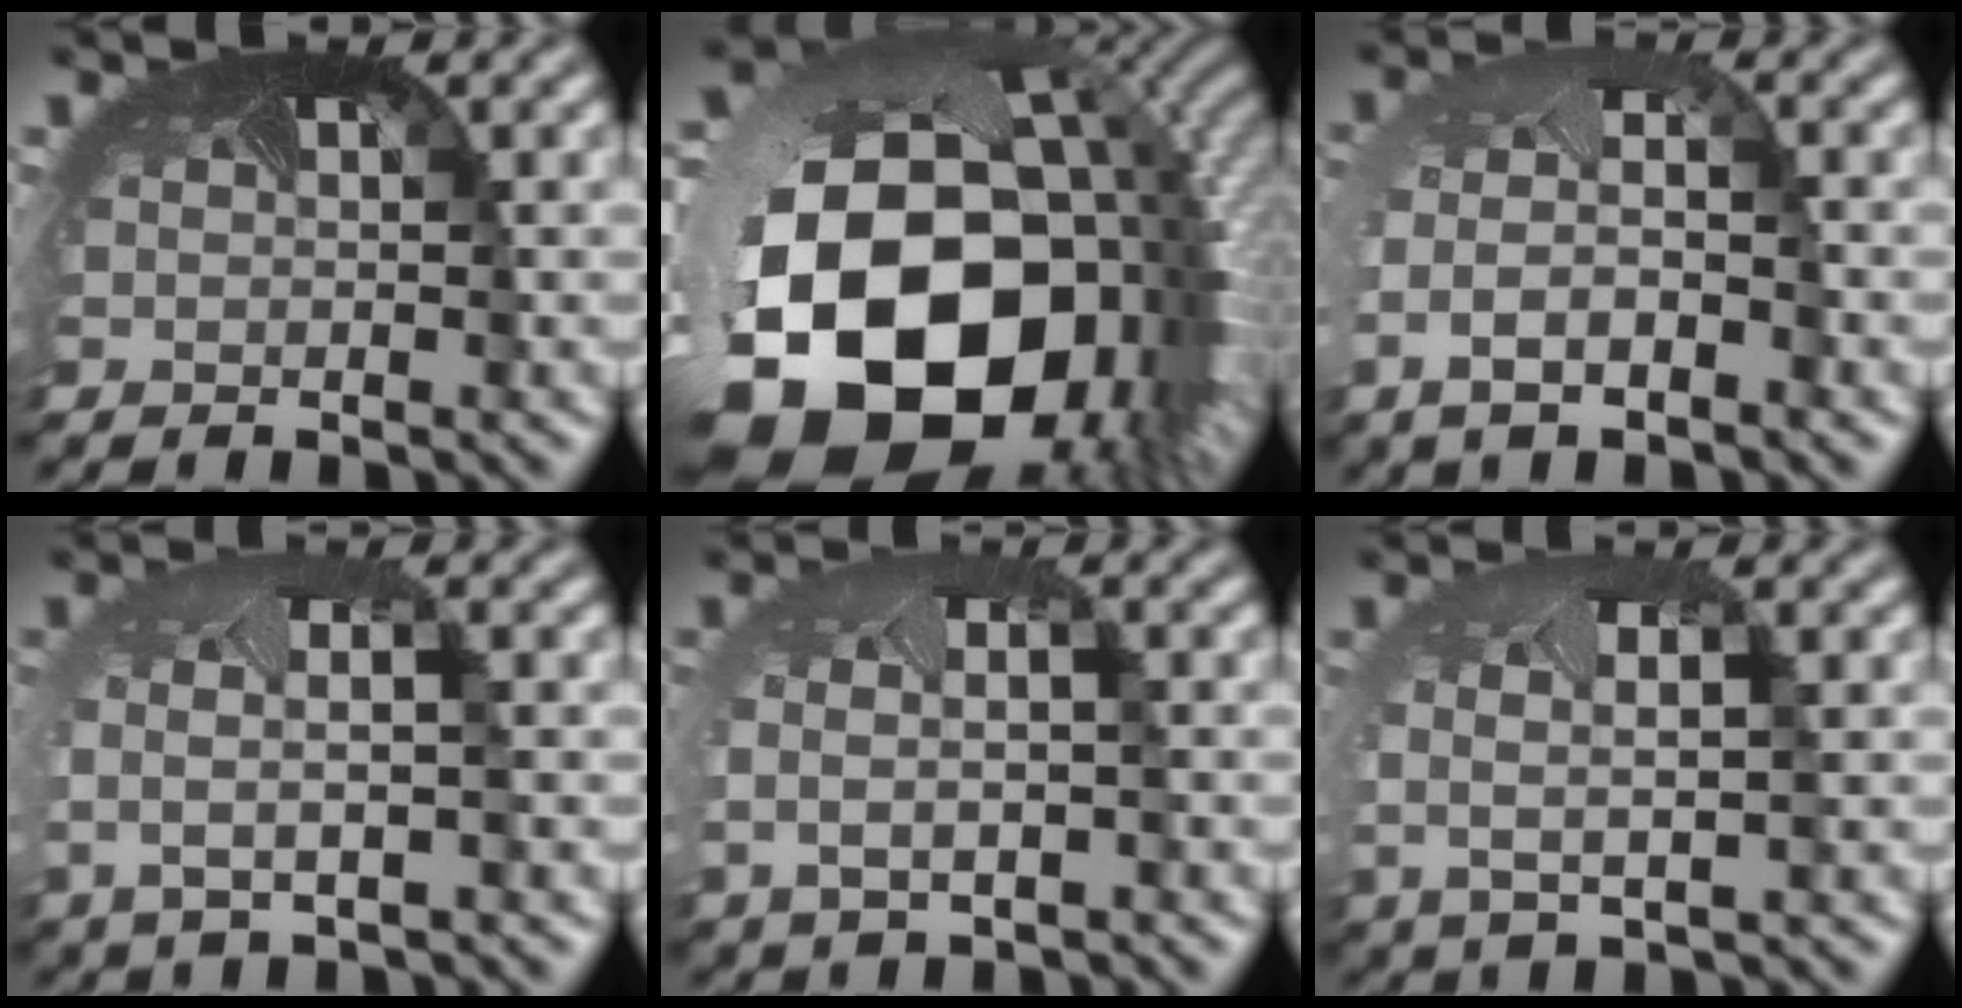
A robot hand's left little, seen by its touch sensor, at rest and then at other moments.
{"total": 23.1, "force": [-6.4, 17.2, 14.0], "torque": [-0.246, -0.109, -0.134]}
{"total": 4.7, "force": [-1.5, 2.0, 3.9], "torque": [-0.088, -0.010, -0.034]}
{"total": 2.8, "force": [-0.2, 0.8, 2.7], "torque": [-0.063, -0.004, -0.004]}
{"total": 4.1, "force": [-0.5, 2.4, 3.3], "torque": [-0.071, -0.009, 0.005]}
{"total": 2.6, "force": [0.1, 0.9, 2.5], "torque": [-0.068, -0.006, -0.001]}